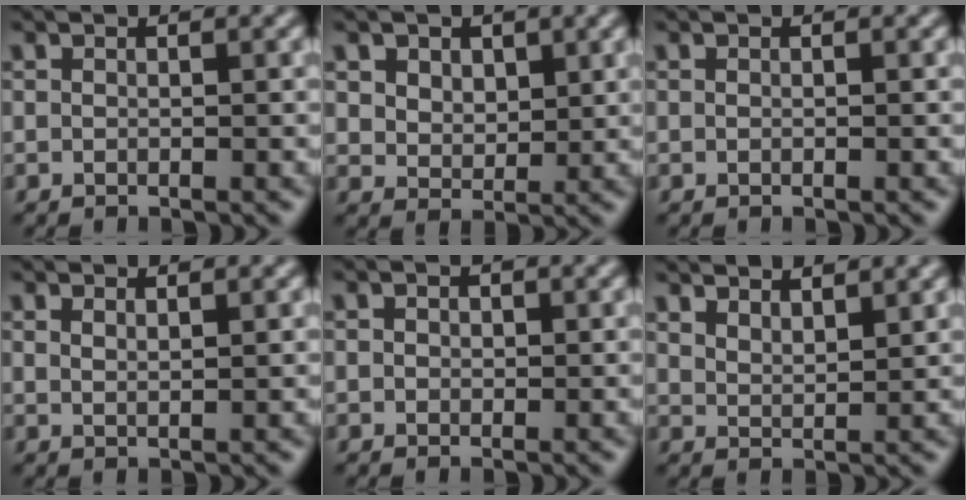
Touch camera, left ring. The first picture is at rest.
{"total": 3.6, "force": [1.9, 2.6, 1.7], "torque": [-0.051, -0.005, 0.037]}
{"total": 0.0}
{"total": 0.9, "force": [0.6, 0.2, 0.6], "torque": [-0.013, -0.002, 0.012]}
{"total": 0.9, "force": [0.2, 0.8, 0.4], "torque": [-0.007, -0.002, -0.002]}
{"total": 3.6, "force": [3.1, 0.9, 1.5], "torque": [-0.011, 0.003, 0.043]}